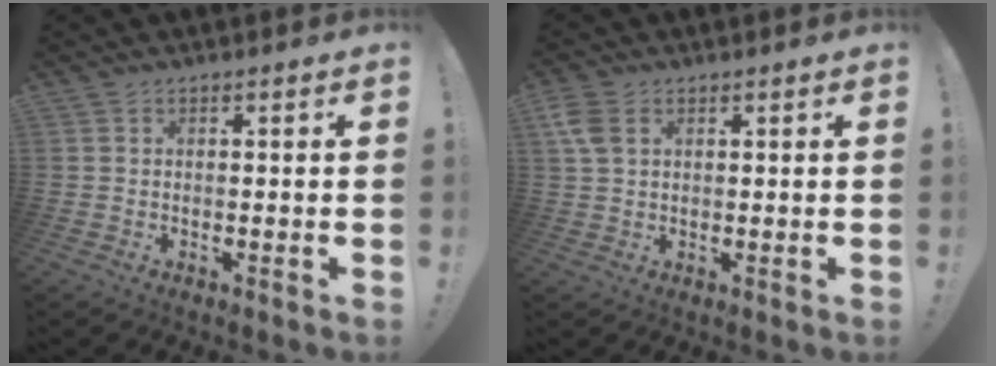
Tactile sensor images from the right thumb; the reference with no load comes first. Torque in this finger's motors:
{"motor_torque": [-0.75, -0.62, -0.63, 0.64, 0.00]}